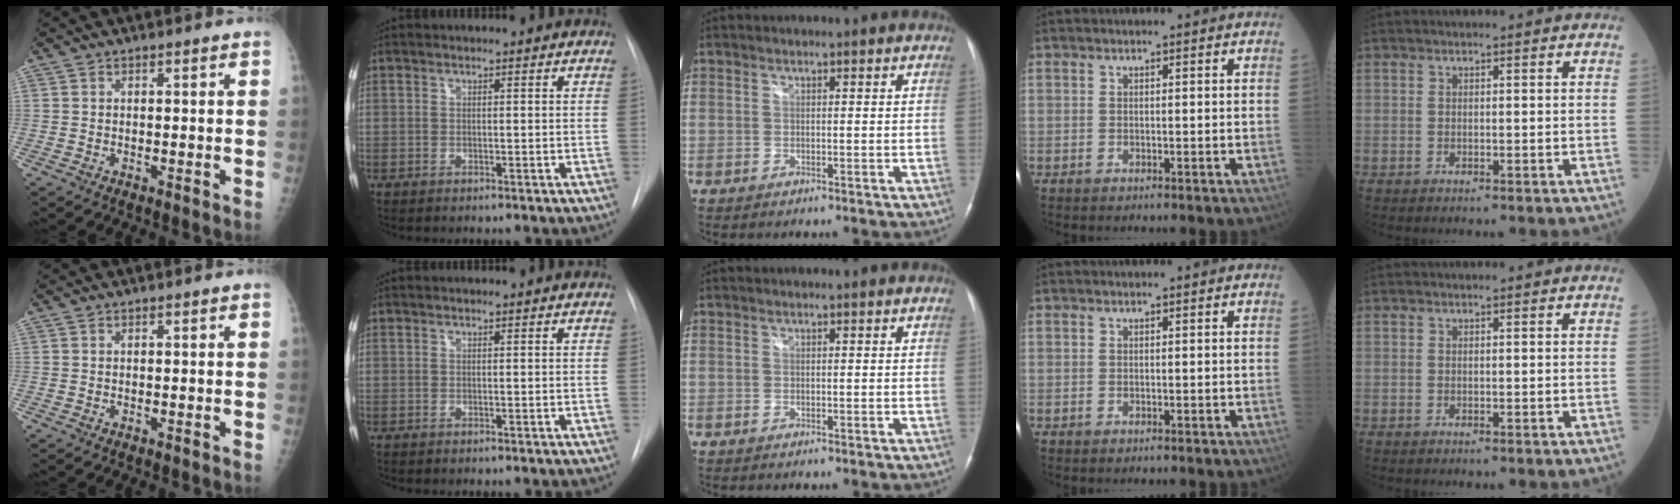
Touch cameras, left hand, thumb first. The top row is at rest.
{}